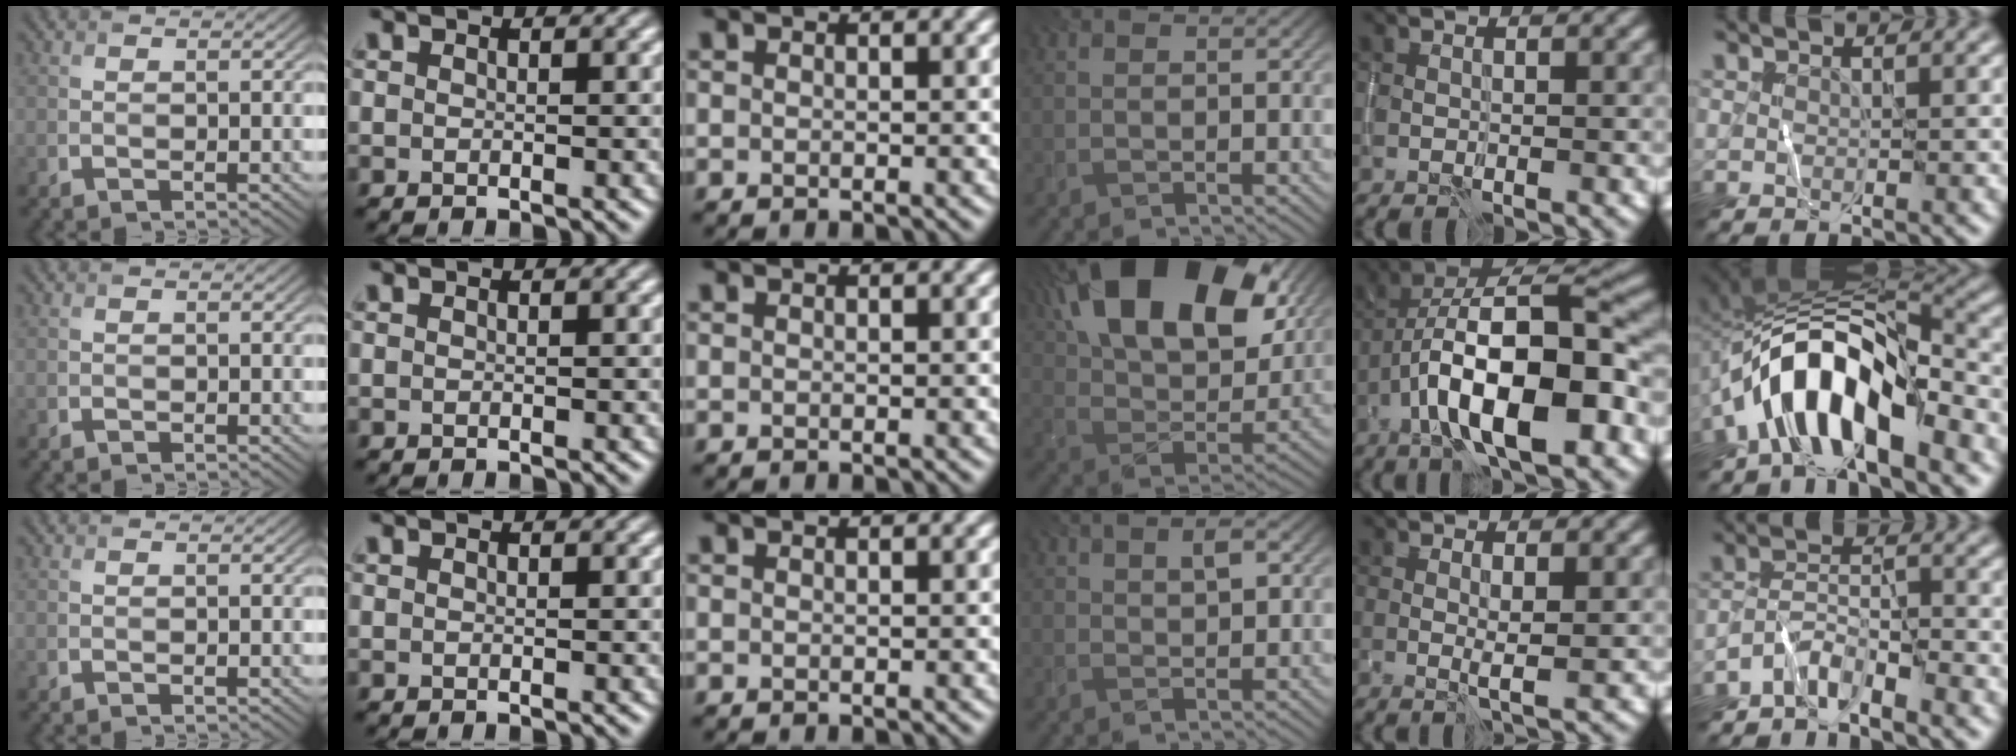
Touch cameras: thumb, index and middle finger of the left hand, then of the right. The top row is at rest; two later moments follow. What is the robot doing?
{"motion": "wipe", "object": "whiteboard"}